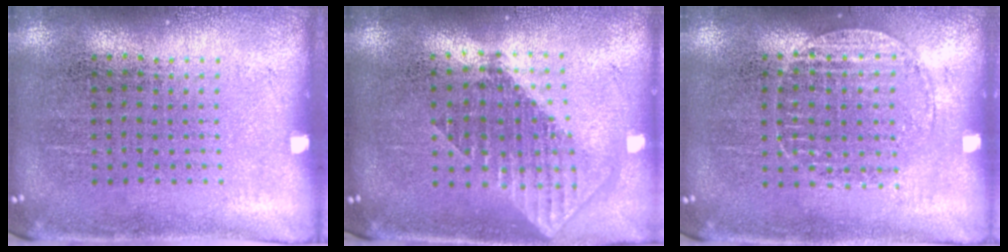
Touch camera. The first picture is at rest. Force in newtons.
{"total": 1.9, "press": 1.5, "slide": 1.1}
{"total": 1.3, "press": 1.1, "slide": 0.6}